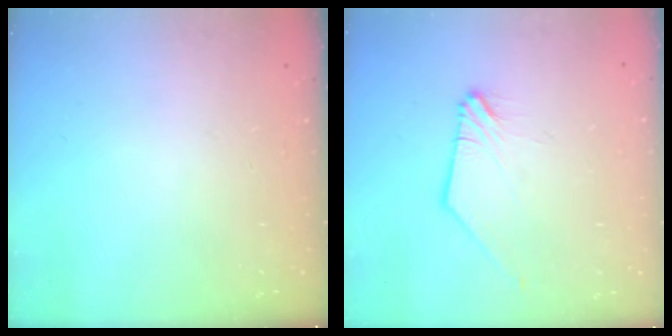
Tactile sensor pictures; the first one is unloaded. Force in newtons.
{"total": 1.2, "press": 1.2, "slide": 0.3}